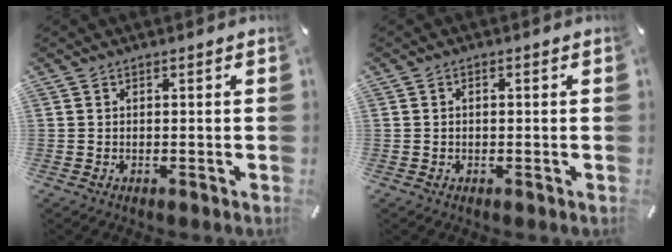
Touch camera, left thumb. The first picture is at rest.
{"total": 0.8, "force": [-0.1, 0.5, 0.6], "torque": [-0.012, 0.002, -0.002]}